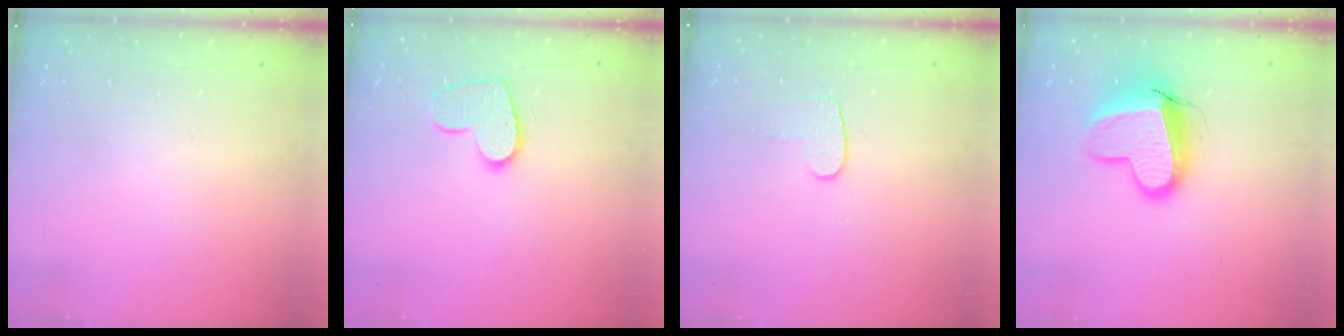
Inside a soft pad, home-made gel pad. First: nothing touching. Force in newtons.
{"total": 10.6, "press": 10.5, "slide": 0.8}
{"total": 6.6, "press": 6.6, "slide": 0.6}
{"total": 12.8, "press": 12.7, "slide": 1.4}